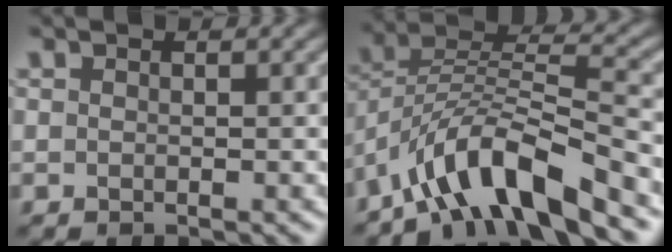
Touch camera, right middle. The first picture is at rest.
{"total": 9.0, "force": [-6.3, 2.2, 6.0], "torque": [-0.096, 0.010, -0.124]}